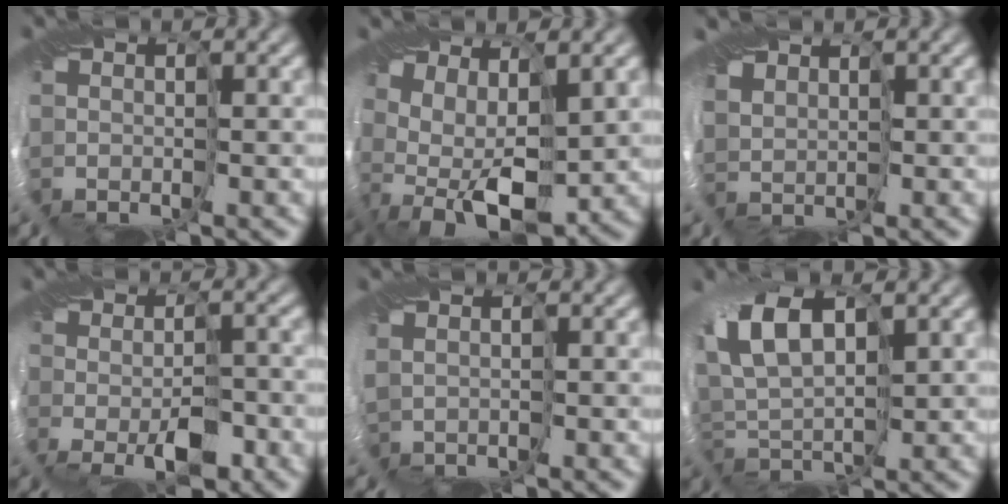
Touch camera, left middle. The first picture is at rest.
{"total": 8.4, "force": [0.4, 4.5, 7.1], "torque": [-0.140, -0.019, 0.017]}
{"total": 2.1, "force": [0.4, 1.5, 1.4], "torque": [-0.016, -0.004, -0.004]}
{"total": 1.6, "force": [-1.3, 0.1, 1.0], "torque": [-0.009, -0.002, -0.020]}
{"total": 1.4, "force": [-0.8, 0.9, 0.9], "torque": [-0.020, -0.005, -0.021]}
{"total": 7.3, "force": [0.7, 4.2, 5.9], "torque": [-0.119, -0.006, 0.012]}